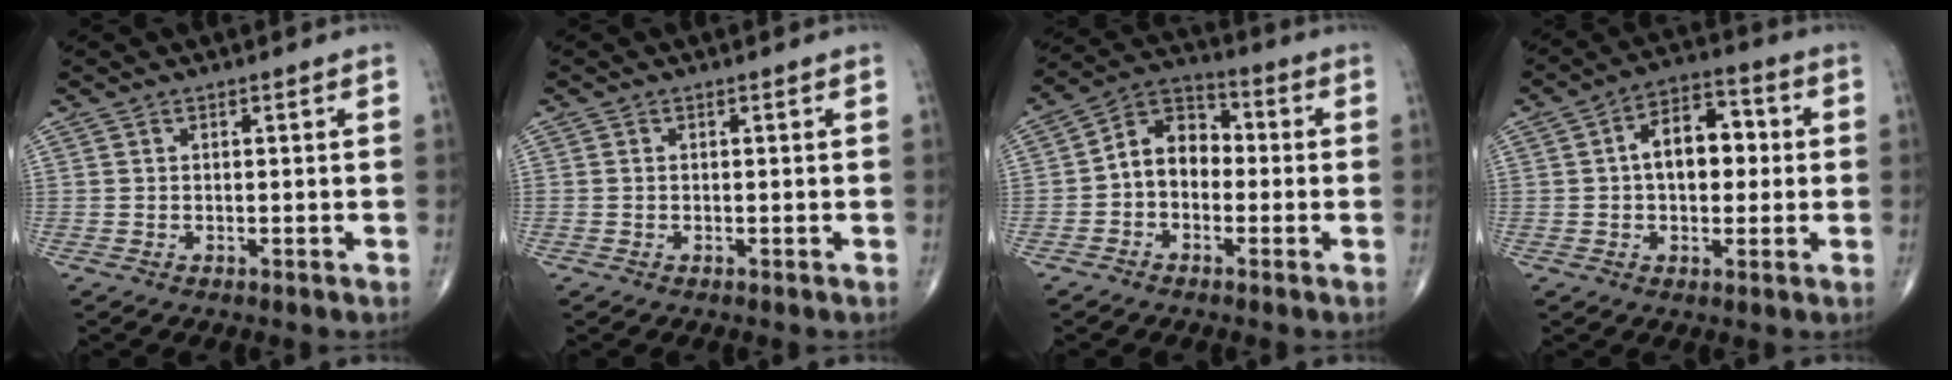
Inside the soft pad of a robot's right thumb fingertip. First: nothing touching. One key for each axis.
{"total": 0.0}
{"total": 8.9, "fx": -1.1, "fy": 6.7, "fz": 5.8, "tx": -0.065, "ty": 0.035, "tz": -0.037}
{"total": 10.9, "fx": 0.9, "fy": 6.8, "fz": 8.4, "tx": -0.103, "ty": 0.025, "tz": 0.006}